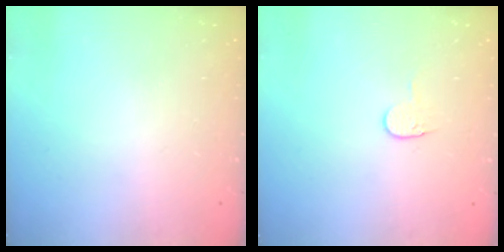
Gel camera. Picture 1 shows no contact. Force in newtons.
{"total": 3.8, "press": 3.7, "slide": 0.4}